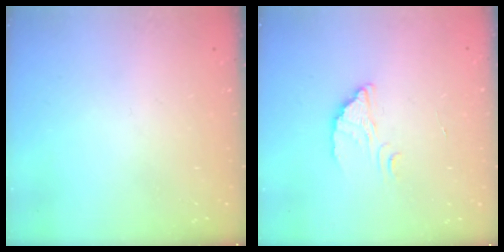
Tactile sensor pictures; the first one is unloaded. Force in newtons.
{"total": 2.4, "press": 2.4, "slide": 0.1}